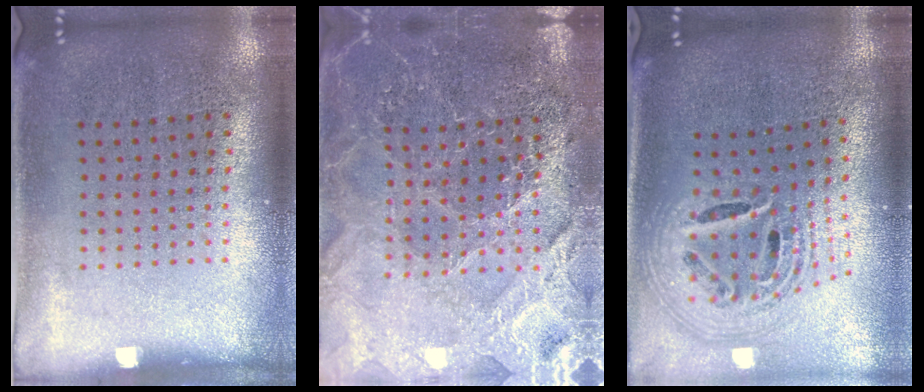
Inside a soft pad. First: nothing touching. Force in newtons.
{"total": 4.1, "press": 3.8, "slide": 1.3}
{"total": 2.5, "press": 1.7, "slide": 1.9}